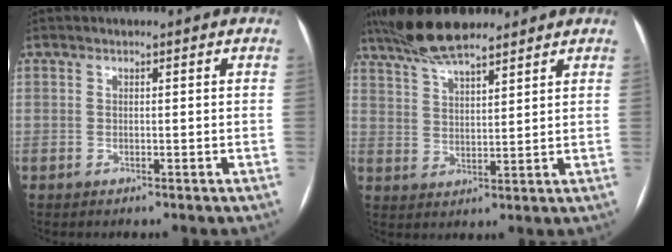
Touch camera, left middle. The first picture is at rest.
{"total": 9.9, "force": [8.4, 1.9, 5.0], "torque": [-0.093, 0.024, 0.153]}